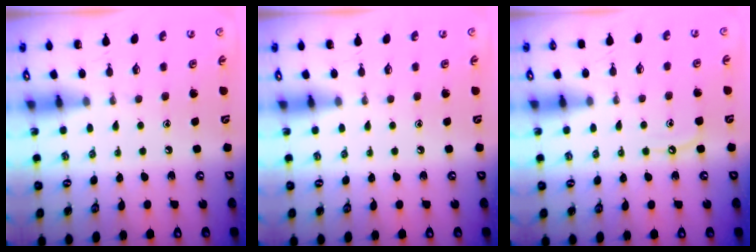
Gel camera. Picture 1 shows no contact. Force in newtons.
{"total": 0.0}
{"total": 5.4, "press": 5.4, "slide": 0.6}